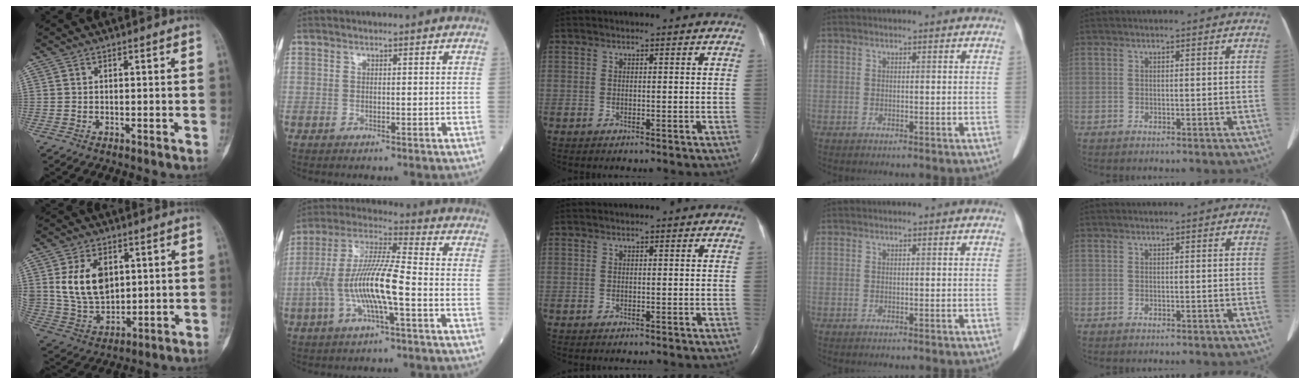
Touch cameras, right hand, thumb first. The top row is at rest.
{"thumb": {"total": 12.5, "force": [3.4, 8.4, 8.5], "torque": [-0.137, -0.016, 0.081]}, "index": {"total": 13.2, "force": [-3.1, 1.8, 12.7], "torque": [-0.260, 0.011, -0.061]}}